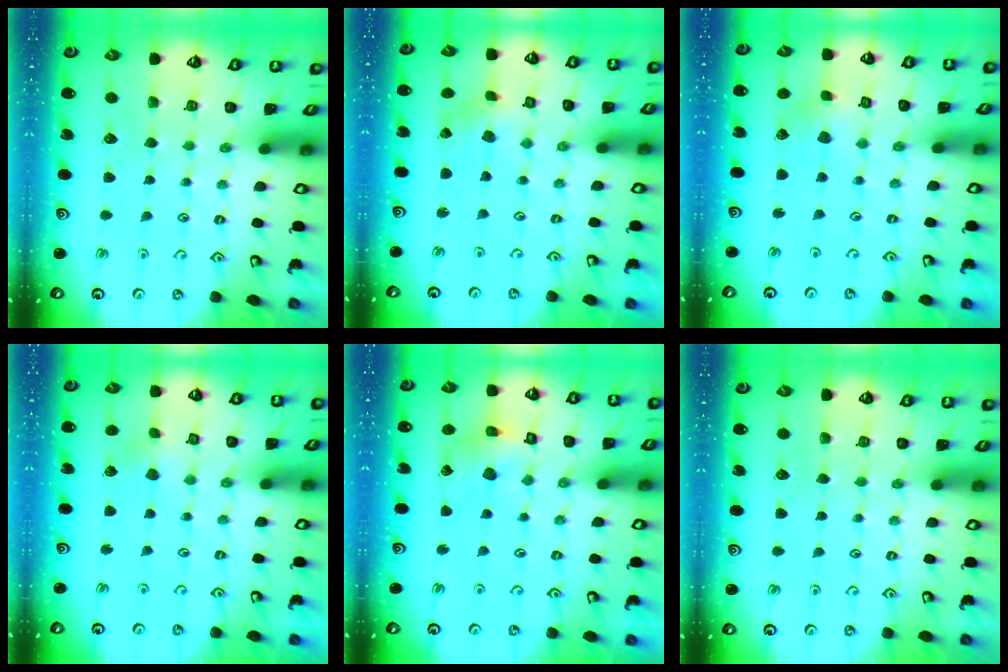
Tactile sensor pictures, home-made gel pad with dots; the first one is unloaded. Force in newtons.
{"total": 1.2, "press": 1.2, "slide": 0.2}
{"total": 2.4, "press": 2.4, "slide": 0.3}
{"total": 2.5, "press": 2.5, "slide": 0.2}
{"total": 6.5, "press": 6.5, "slide": 0.6}
{"total": 0.0}